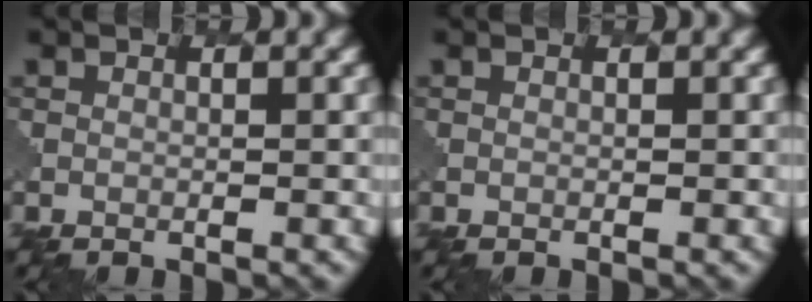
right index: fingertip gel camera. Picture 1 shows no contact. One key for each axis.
{"total": 0.0}